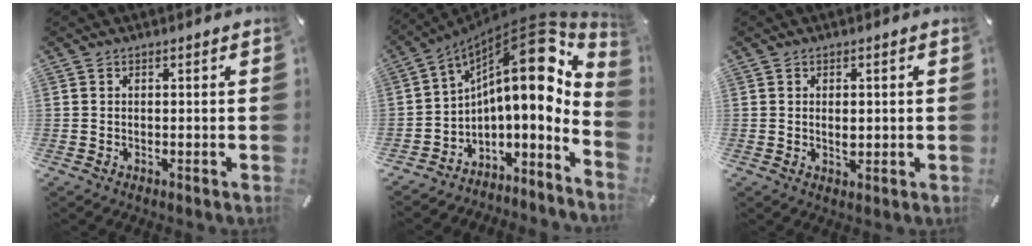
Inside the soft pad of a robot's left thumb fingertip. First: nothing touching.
{"total": 18.2, "force": [8.0, 8.2, 14.2], "torque": [-0.198, -0.083, 0.130]}
{"total": 2.1, "force": [0.2, 1.3, 1.6], "torque": [-0.025, -0.002, 0.002]}